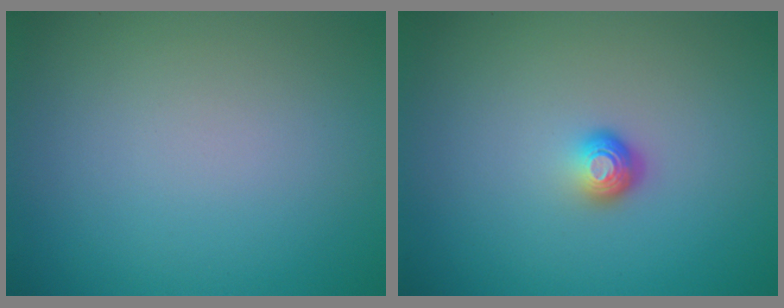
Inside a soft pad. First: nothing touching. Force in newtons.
{"total": 1.7, "press": 1.1, "slide": 1.3}